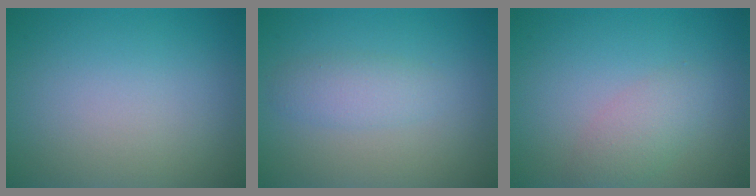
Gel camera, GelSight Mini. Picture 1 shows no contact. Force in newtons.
{"total": 2.0, "press": 2.0, "slide": 0.1}
{"total": 2.2, "press": 2.2, "slide": 0.1}